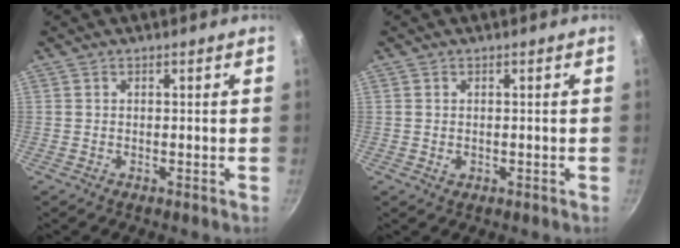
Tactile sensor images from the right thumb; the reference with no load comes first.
{"total": 1.0, "force": [-0.1, 0.8, 0.6], "torque": [-0.008, 0.000, -0.002]}